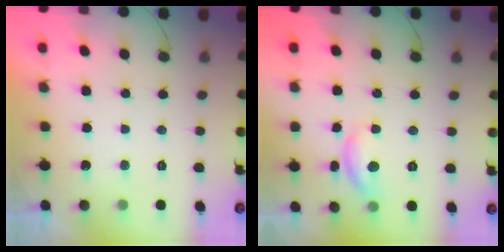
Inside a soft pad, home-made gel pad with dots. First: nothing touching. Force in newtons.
{"total": 9.5, "press": 9.5, "slide": 0.4}